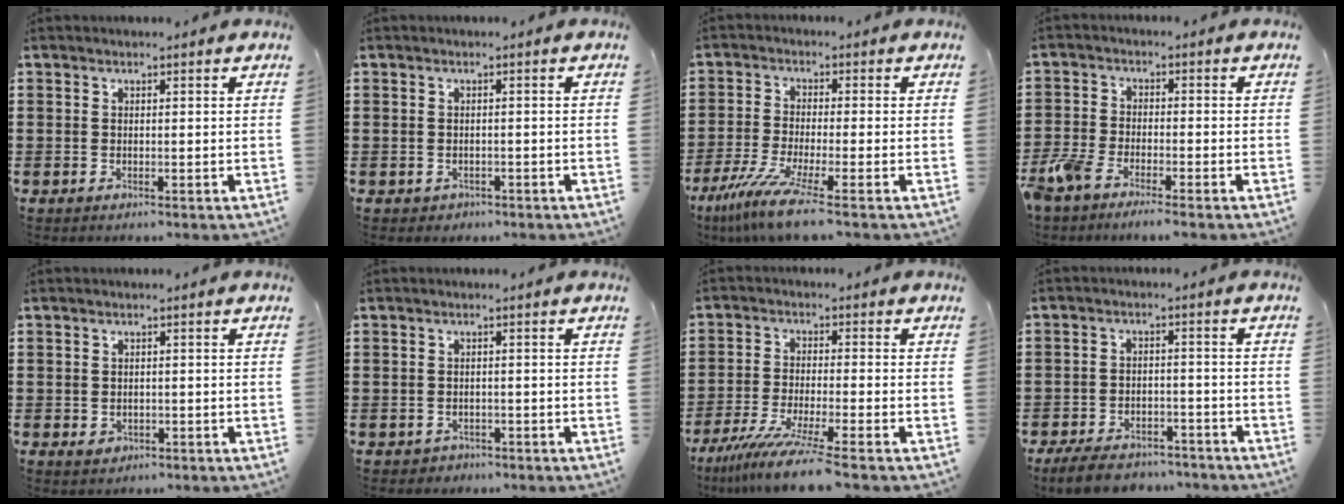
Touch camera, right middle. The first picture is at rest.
{"total": 0.5, "force": [-0.4, 0.4, 0.0], "torque": [-0.003, 0.001, -0.009]}
{"total": 7.1, "force": [-5.0, 0.1, 5.1], "torque": [-0.124, -0.028, -0.099]}
{"total": 4.1, "force": [-3.6, 0.8, 1.7], "torque": [-0.065, -0.011, -0.082]}
{"total": 1.1, "force": [-0.4, 0.8, 0.6], "torque": [-0.015, 0.001, -0.008]}
{"total": 0.9, "force": [-0.8, 0.4, -0.1], "torque": [-0.003, -0.001, -0.019]}
{"total": 7.8, "force": [-6.2, -0.5, 4.6], "torque": [-0.096, -0.020, -0.119]}
{"total": 5.6, "force": [-5.3, 1.1, 1.5], "torque": [-0.034, 0.005, -0.105]}